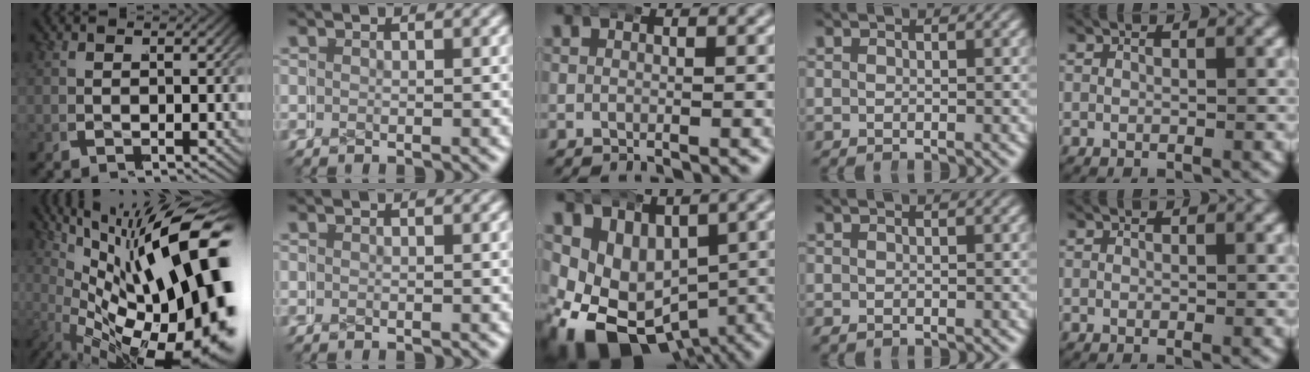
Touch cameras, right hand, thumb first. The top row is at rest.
{"thumb": {"total": 20.5, "force": [-2.5, 11.4, 16.9], "torque": [-0.279, -0.057, -0.007]}, "middle": {"total": 13.6, "force": [-3.2, 10.3, 8.3], "torque": [-0.172, -0.065, -0.029]}, "ring": {"total": 0.6, "force": [-0.4, 0.3, 0.2], "torque": [-0.005, -0.006, -0.005]}}